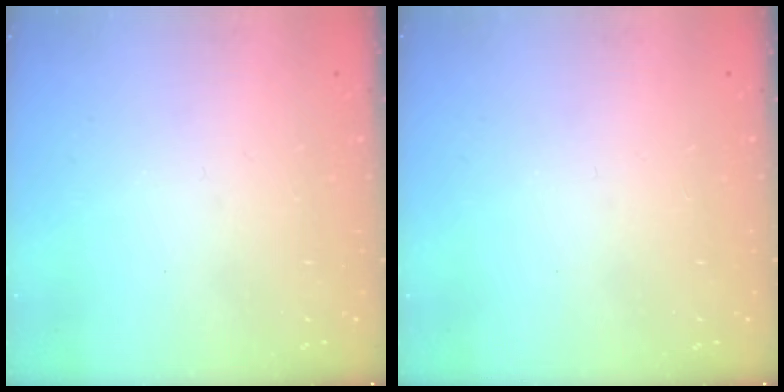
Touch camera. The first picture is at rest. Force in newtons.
{"total": 0.0}